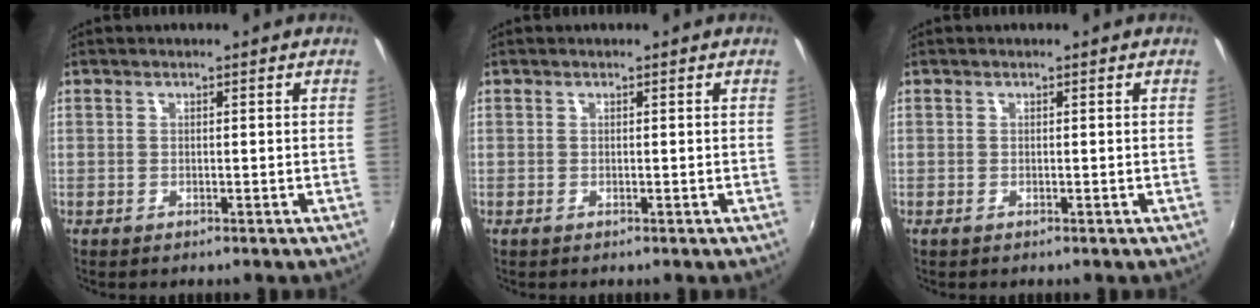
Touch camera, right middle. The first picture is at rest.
{"total": 0.0}
{"total": 0.0}